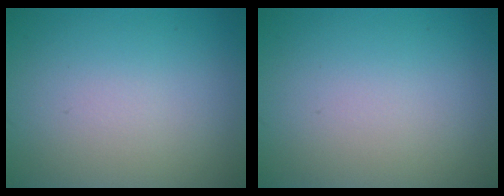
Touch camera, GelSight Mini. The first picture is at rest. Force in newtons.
{"total": 0.0}